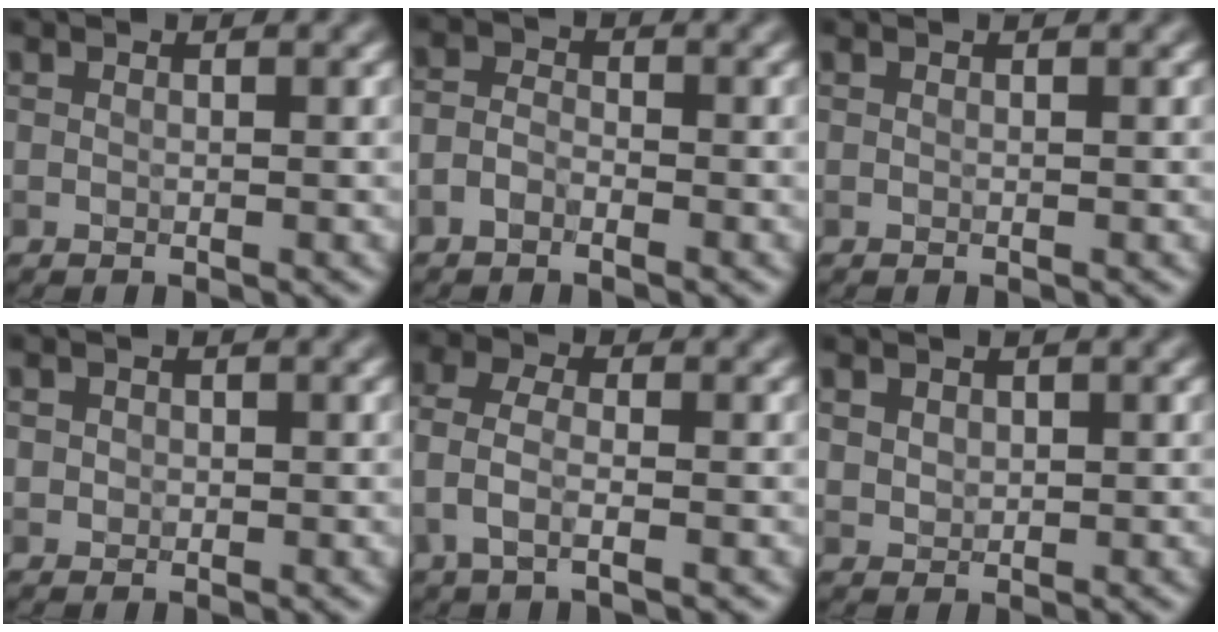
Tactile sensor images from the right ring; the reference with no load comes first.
{"total": 1.7, "force": [-1.1, 0.9, 0.9], "torque": [-0.016, 0.005, -0.028]}
{"total": 0.0}
{"total": 0.8, "force": [0.1, 0.8, 0.2], "torque": [0.004, -0.004, 0.004]}
{"total": 3.0, "force": [-1.2, 1.3, 2.5], "torque": [-0.059, 0.002, -0.032]}
{"total": 1.3, "force": [0.7, 1.0, 0.4], "torque": [-0.009, -0.004, 0.018]}